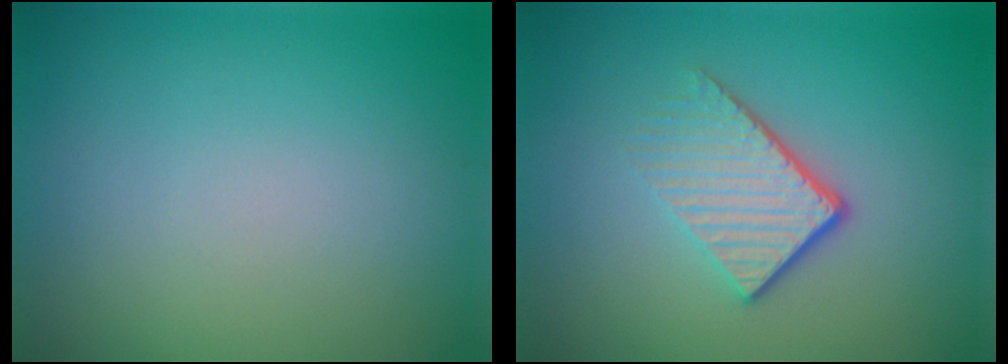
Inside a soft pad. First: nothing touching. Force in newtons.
{"total": 3.9, "press": 2.6, "slide": 2.9}